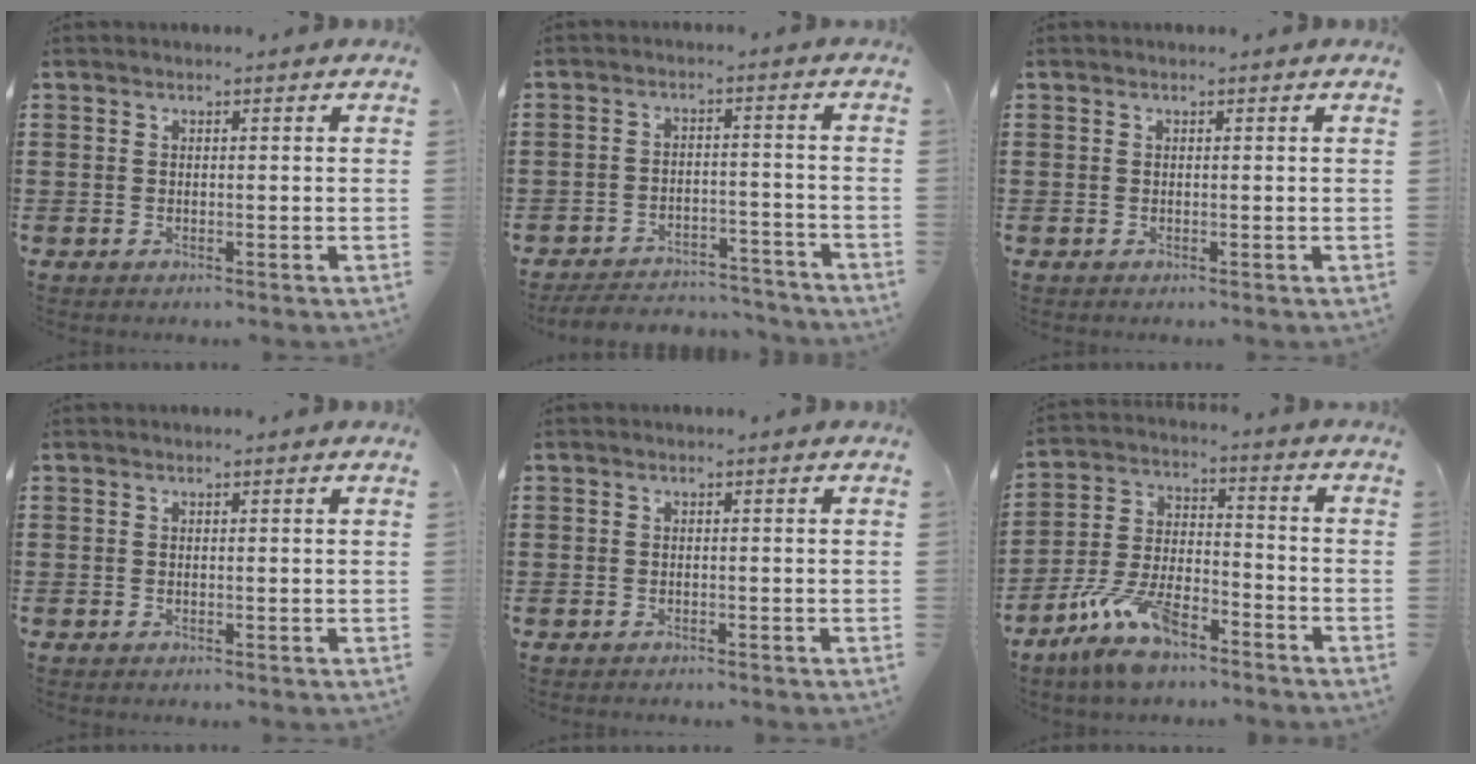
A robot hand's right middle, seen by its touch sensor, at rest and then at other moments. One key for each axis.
{"total": 5.1, "fx": -5.0, "fy": 0.7, "fz": 0.6, "tx": -0.015, "ty": 0.008, "tz": -0.102}
{"total": 0.0}
{"total": 0.0}
{"total": 0.6, "fx": -0.5, "fy": 0.3, "fz": -0.1, "tx": 0.001, "ty": 0.003, "tz": -0.012}
{"total": 10.1, "fx": -7.5, "fy": 3.4, "fz": 5.8, "tx": -0.126, "ty": 0.012, "tz": -0.145}